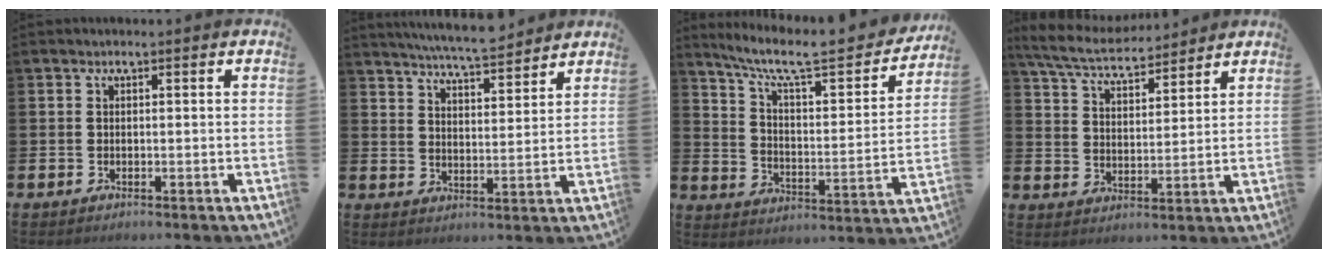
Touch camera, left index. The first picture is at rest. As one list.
[{"total": 6.5, "force": [6.3, 0.1, 1.3], "torque": [-0.041, -0.036, 0.112]}, {"total": 8.9, "force": [7.4, 2.0, 4.6], "torque": [-0.107, -0.055, 0.117]}, {"total": 6.5, "force": [6.1, 1.2, 2.0], "torque": [-0.067, -0.031, 0.108]}]